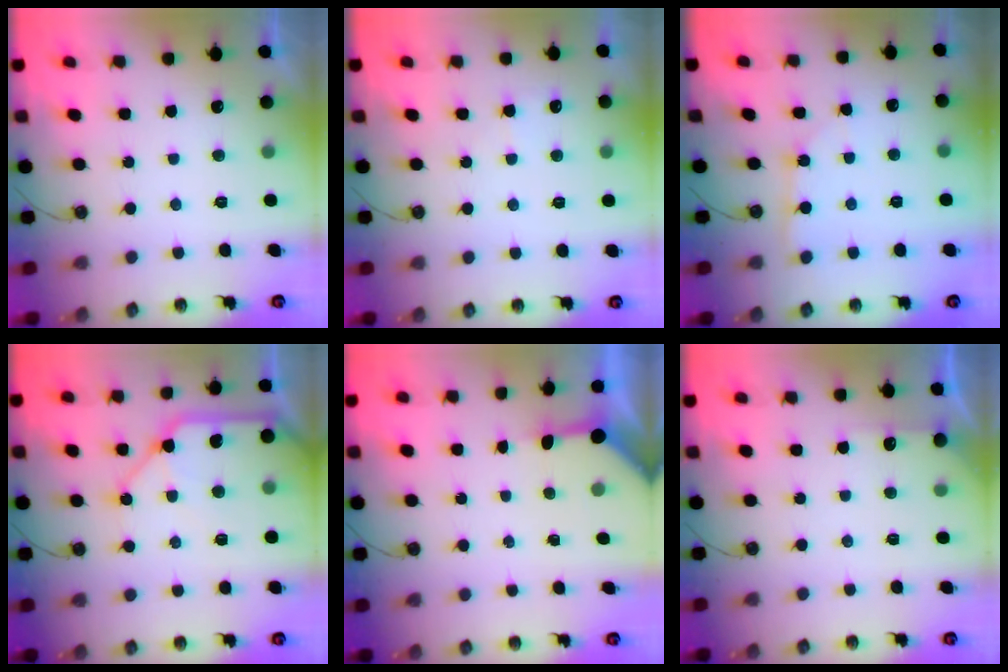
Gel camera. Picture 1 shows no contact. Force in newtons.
{"total": 3.5, "press": 3.4, "slide": 0.4}
{"total": 2.2, "press": 2.2, "slide": 0.3}
{"total": 14.9, "press": 14.8, "slide": 1.9}
{"total": 3.8, "press": 3.8, "slide": 0.4}
{"total": 3.7, "press": 3.6, "slide": 0.4}